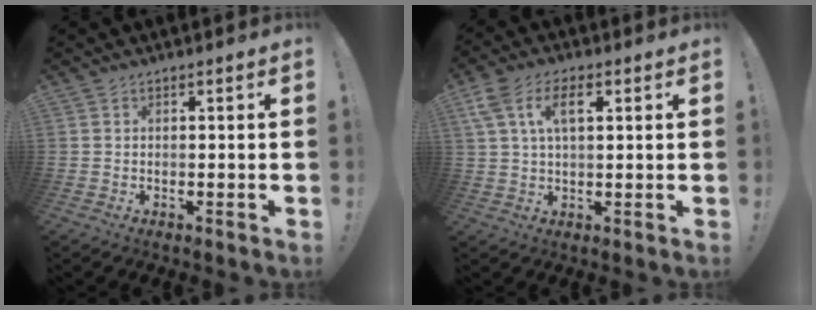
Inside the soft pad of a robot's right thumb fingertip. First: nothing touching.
{"total": 8.9, "force": [2.9, 4.8, 6.9], "torque": [-0.126, 0.009, 0.052]}